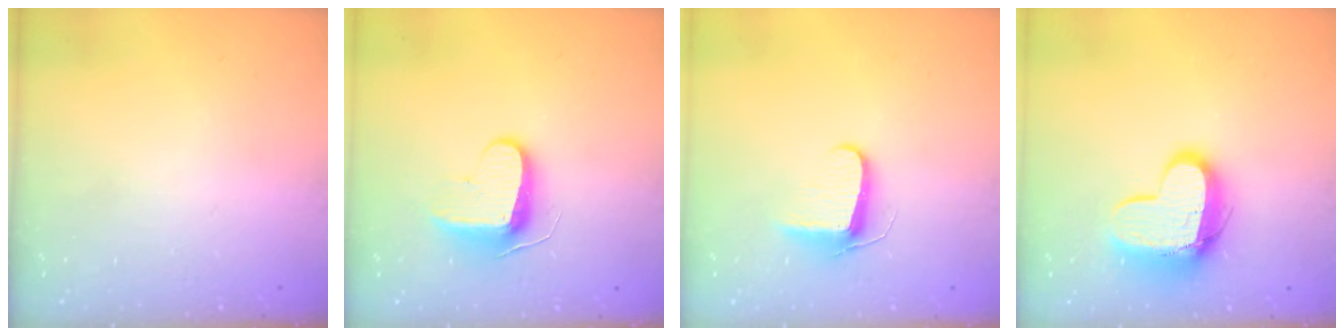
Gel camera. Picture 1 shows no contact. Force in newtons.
{"total": 9.1, "press": 9.1, "slide": 0.8}
{"total": 7.8, "press": 7.7, "slide": 1.1}
{"total": 13.2, "press": 13.2, "slide": 1.2}